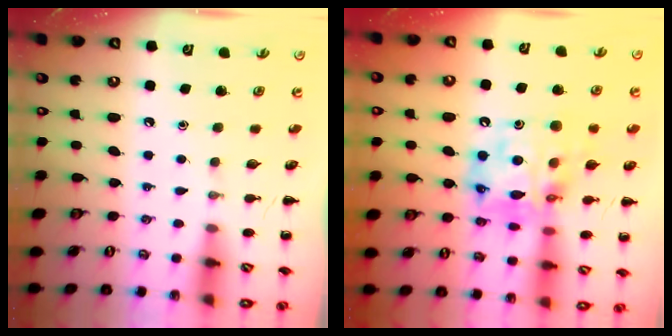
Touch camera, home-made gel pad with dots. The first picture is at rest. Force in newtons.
{"total": 16.8, "press": 16.2, "slide": 4.2}